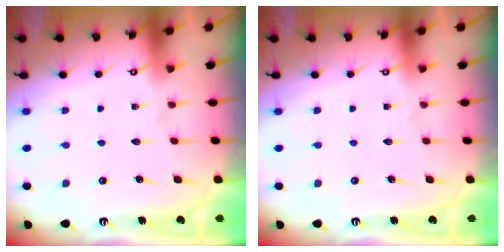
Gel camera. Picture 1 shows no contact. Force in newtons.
{"total": 0.0}